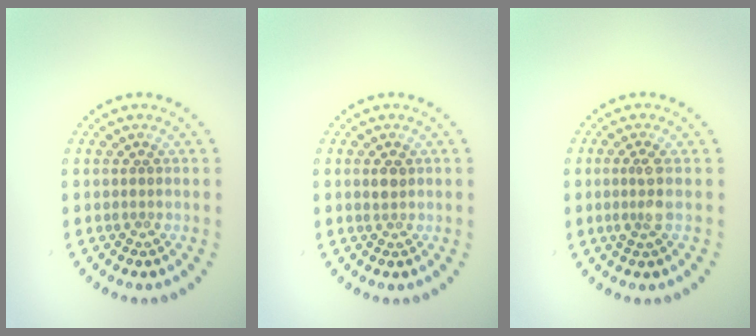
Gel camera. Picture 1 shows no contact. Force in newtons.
{"total": 1.1, "press": 1.0, "slide": 0.3}
{"total": 1.8, "press": 1.5, "slide": 0.9}